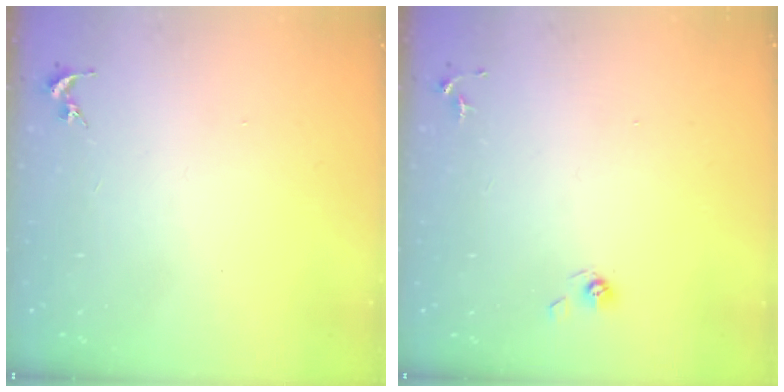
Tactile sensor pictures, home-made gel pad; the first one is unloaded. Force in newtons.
{"total": 3.8, "press": 3.3, "slide": 1.8}